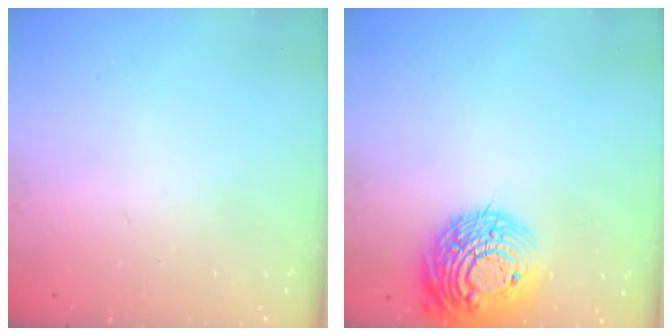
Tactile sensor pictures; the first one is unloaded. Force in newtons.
{"total": 17.9, "press": 17.8, "slide": 1.5}